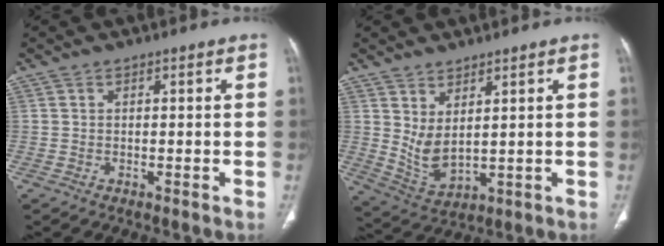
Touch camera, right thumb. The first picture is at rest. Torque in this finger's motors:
{"motor_torque": [-0.62, 0.85, 0.78, 0.17, 0.03]}